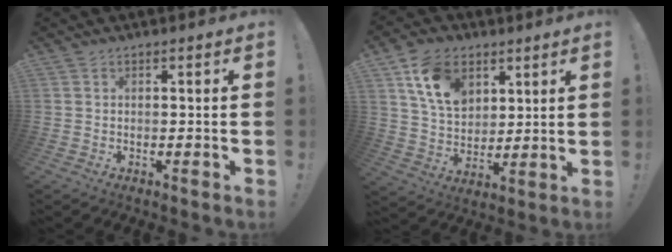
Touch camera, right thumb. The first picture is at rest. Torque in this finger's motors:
{"motor_torque": [2.01, 3.00, 0.65, -0.55, 0.58]}